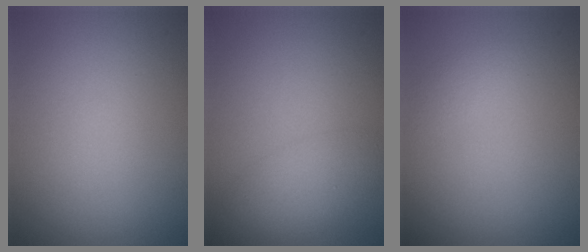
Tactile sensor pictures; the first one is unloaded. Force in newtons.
{"total": 2.7, "press": 2.7, "slide": 0.1}
{"total": 0.8, "press": 0.8, "slide": 0.0}